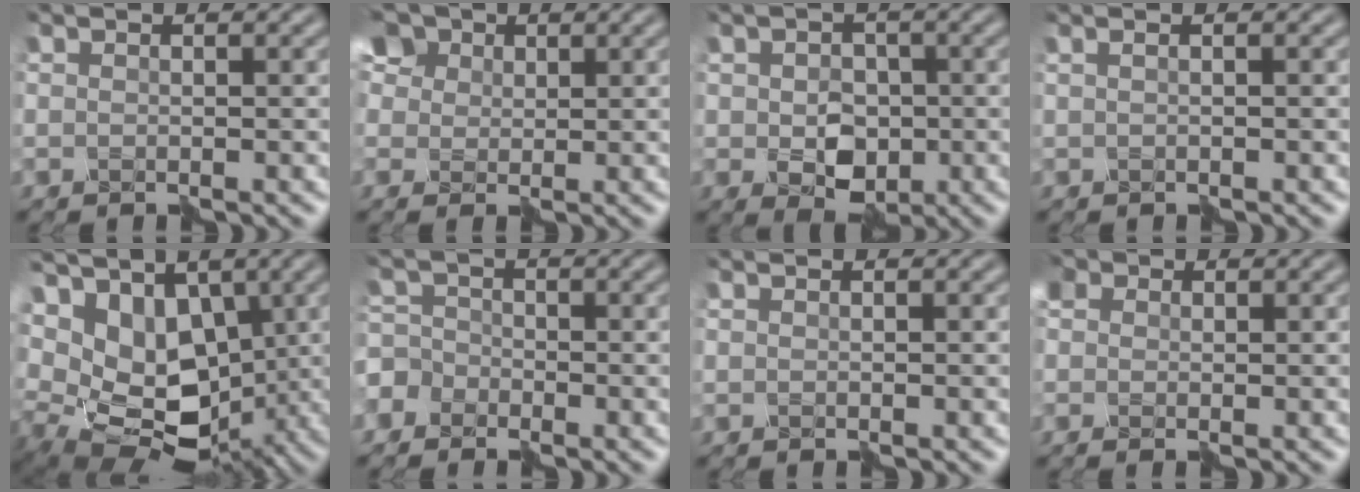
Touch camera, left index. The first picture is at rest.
{"total": 9.9, "force": [5.5, 6.5, 5.1], "torque": [-0.143, 0.025, 0.090]}
{"total": 3.5, "force": [-1.5, 2.4, 2.1], "torque": [-0.041, -0.008, -0.018]}
{"total": 0.8, "force": [0.4, 0.0, 0.7], "torque": [-0.008, 0.003, -0.003]}
{"total": 11.4, "force": [1.4, 8.4, 7.5], "torque": [-0.165, -0.006, 0.043]}
{"total": 4.8, "force": [-3.5, 3.1, 1.1], "torque": [-0.012, 0.007, -0.075]}
{"total": 0.0}
{"total": 3.5, "force": [1.1, 2.4, 2.2], "torque": [-0.054, 0.007, 0.012]}